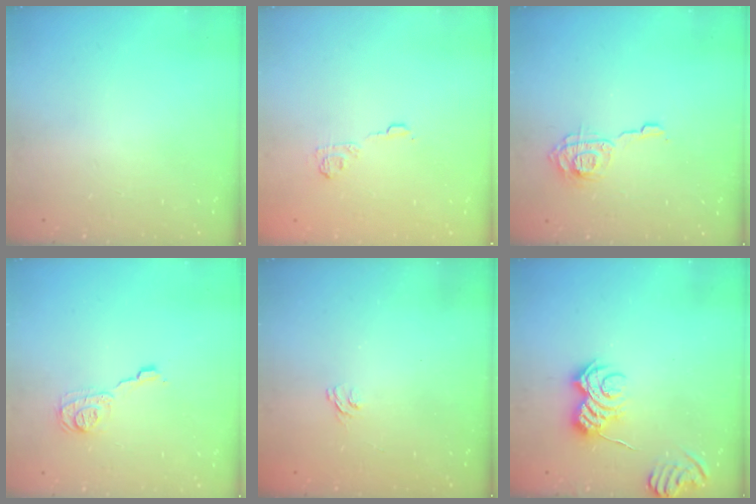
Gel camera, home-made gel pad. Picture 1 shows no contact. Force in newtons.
{"total": 5.2, "press": 4.9, "slide": 1.5}
{"total": 9.5, "press": 9.4, "slide": 0.6}
{"total": 8.4, "press": 8.4, "slide": 0.3}
{"total": 3.1, "press": 2.8, "slide": 1.3}
{"total": 5.4, "press": 5.3, "slide": 1.0}